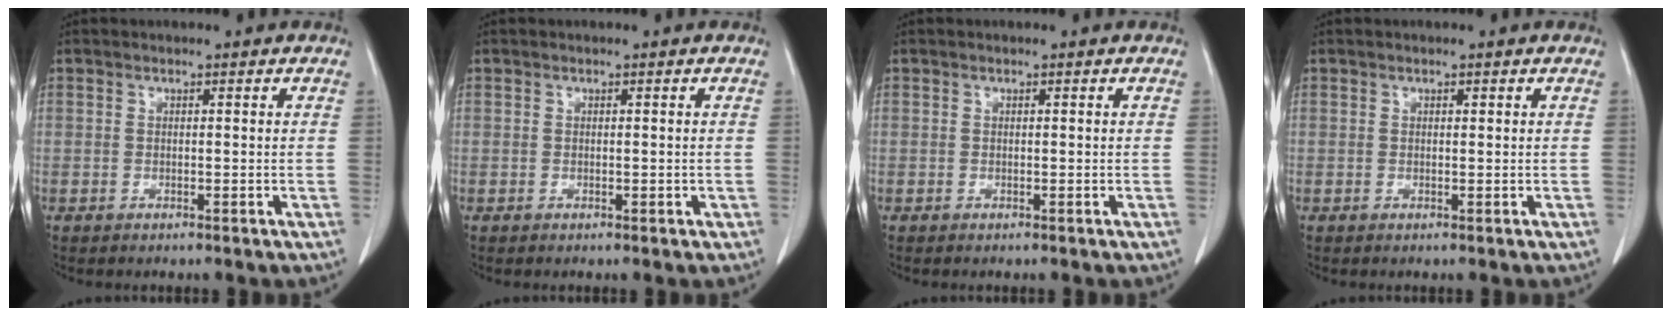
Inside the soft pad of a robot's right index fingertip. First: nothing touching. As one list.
[{"total": 0.7, "force": [-0.1, 0.5, 0.6], "torque": [-0.009, 0.003, 0.001]}, {"total": 0.0}, {"total": 0.0}]